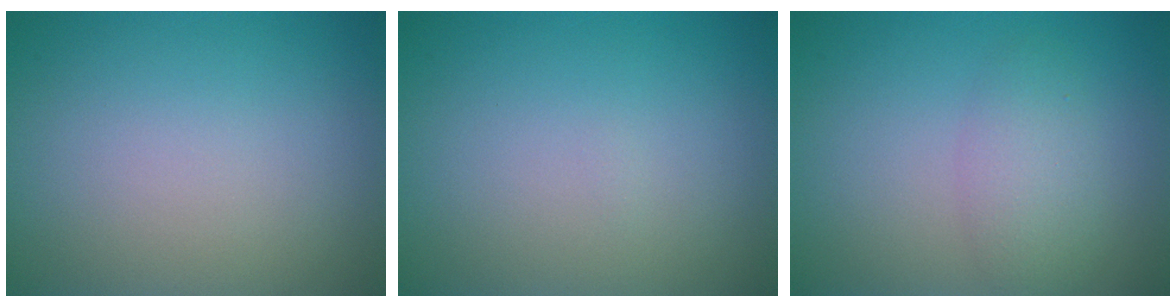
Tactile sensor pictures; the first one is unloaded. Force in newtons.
{"total": 0.0}
{"total": 2.6, "press": 2.6, "slide": 0.2}